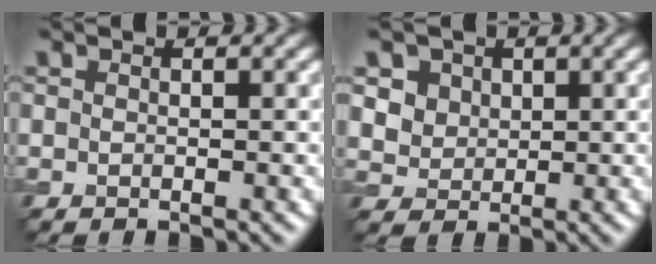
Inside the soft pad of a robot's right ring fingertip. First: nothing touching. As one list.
[{"total": 4.5, "force": [2.2, 3.5, 1.7], "torque": [-0.050, -0.003, 0.047]}]